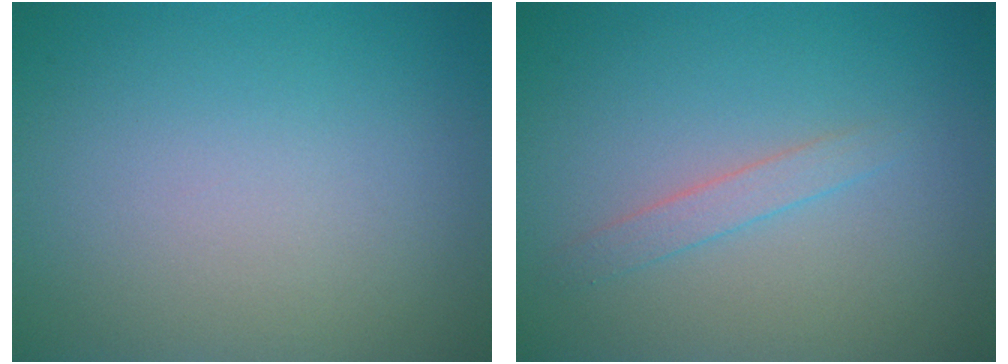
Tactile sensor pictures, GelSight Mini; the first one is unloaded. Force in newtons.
{"total": 1.3, "press": 1.3, "slide": 0.1}